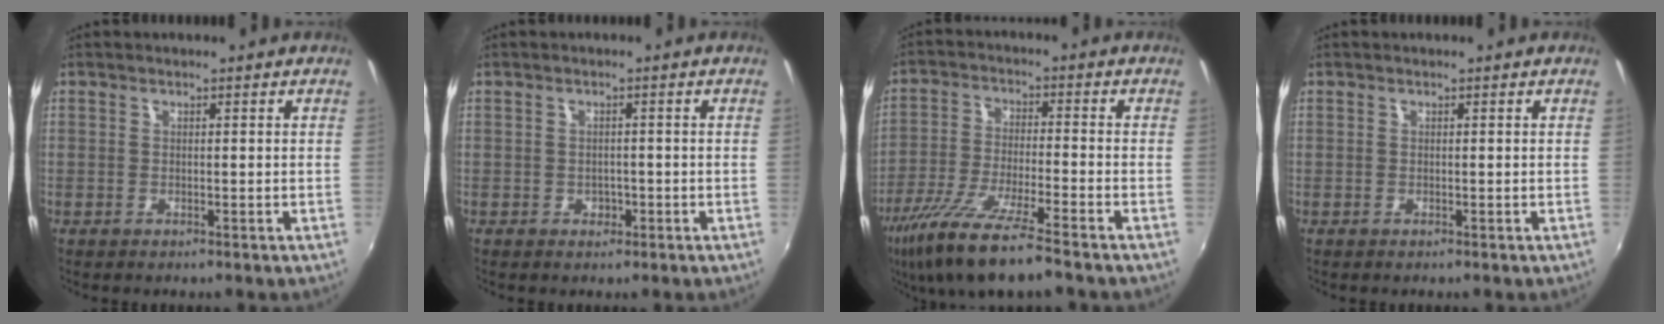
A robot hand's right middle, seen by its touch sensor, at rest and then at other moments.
{"total": 1.8, "force": [-0.6, 1.5, 0.5], "torque": [-0.007, 0.001, -0.005]}
{"total": 14.0, "force": [-10.4, 1.1, 9.3], "torque": [-0.197, -0.035, -0.189]}
{"total": 0.0}